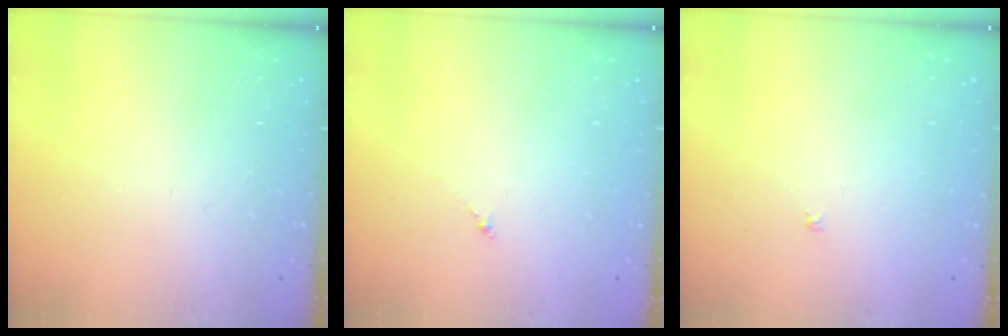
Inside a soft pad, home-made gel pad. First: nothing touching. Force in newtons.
{"total": 0.0}
{"total": 1.0, "press": 0.9, "slide": 0.3}